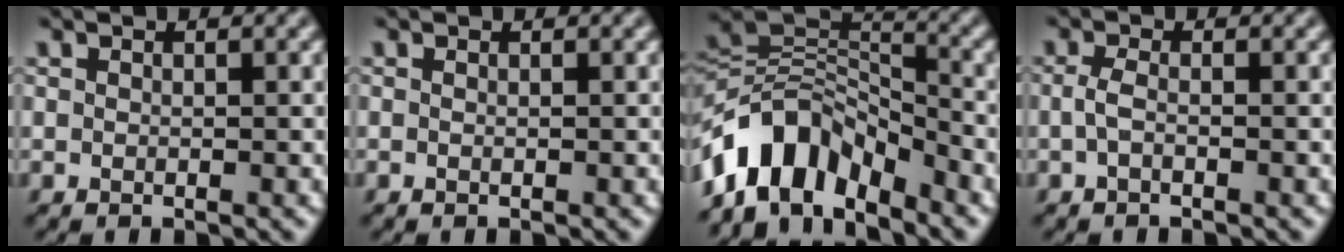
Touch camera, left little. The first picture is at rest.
{"total": 0.0}
{"total": 8.7, "force": [-5.7, 4.4, 4.8], "torque": [-0.071, 0.011, -0.115]}
{"total": 1.6, "force": [-0.6, 0.6, 1.3], "torque": [-0.034, 0.003, -0.015]}